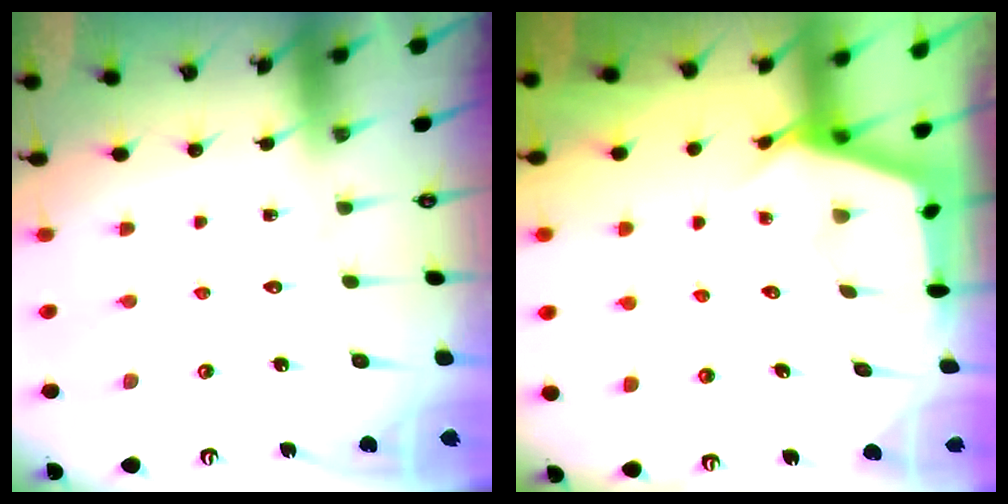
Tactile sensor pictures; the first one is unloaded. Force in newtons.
{"total": 2.7, "press": 2.7, "slide": 0.4}